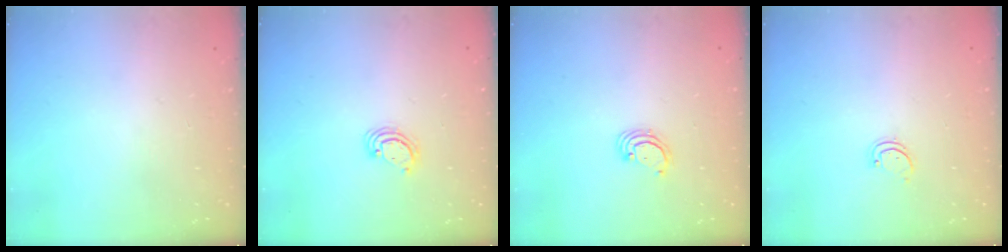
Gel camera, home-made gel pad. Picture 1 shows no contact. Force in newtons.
{"total": 3.4, "press": 3.4, "slide": 0.4}
{"total": 2.8, "press": 2.8, "slide": 0.2}
{"total": 1.7, "press": 1.7, "slide": 0.3}